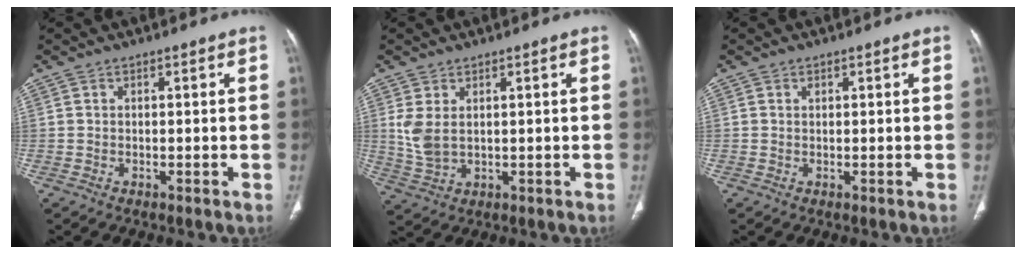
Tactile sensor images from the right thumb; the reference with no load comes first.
{"total": 5.0, "force": [1.3, 2.9, 3.9], "torque": [-0.089, -0.005, 0.038]}
{"total": 0.6, "force": [0.4, 0.4, 0.3], "torque": [-0.001, -0.001, 0.006]}